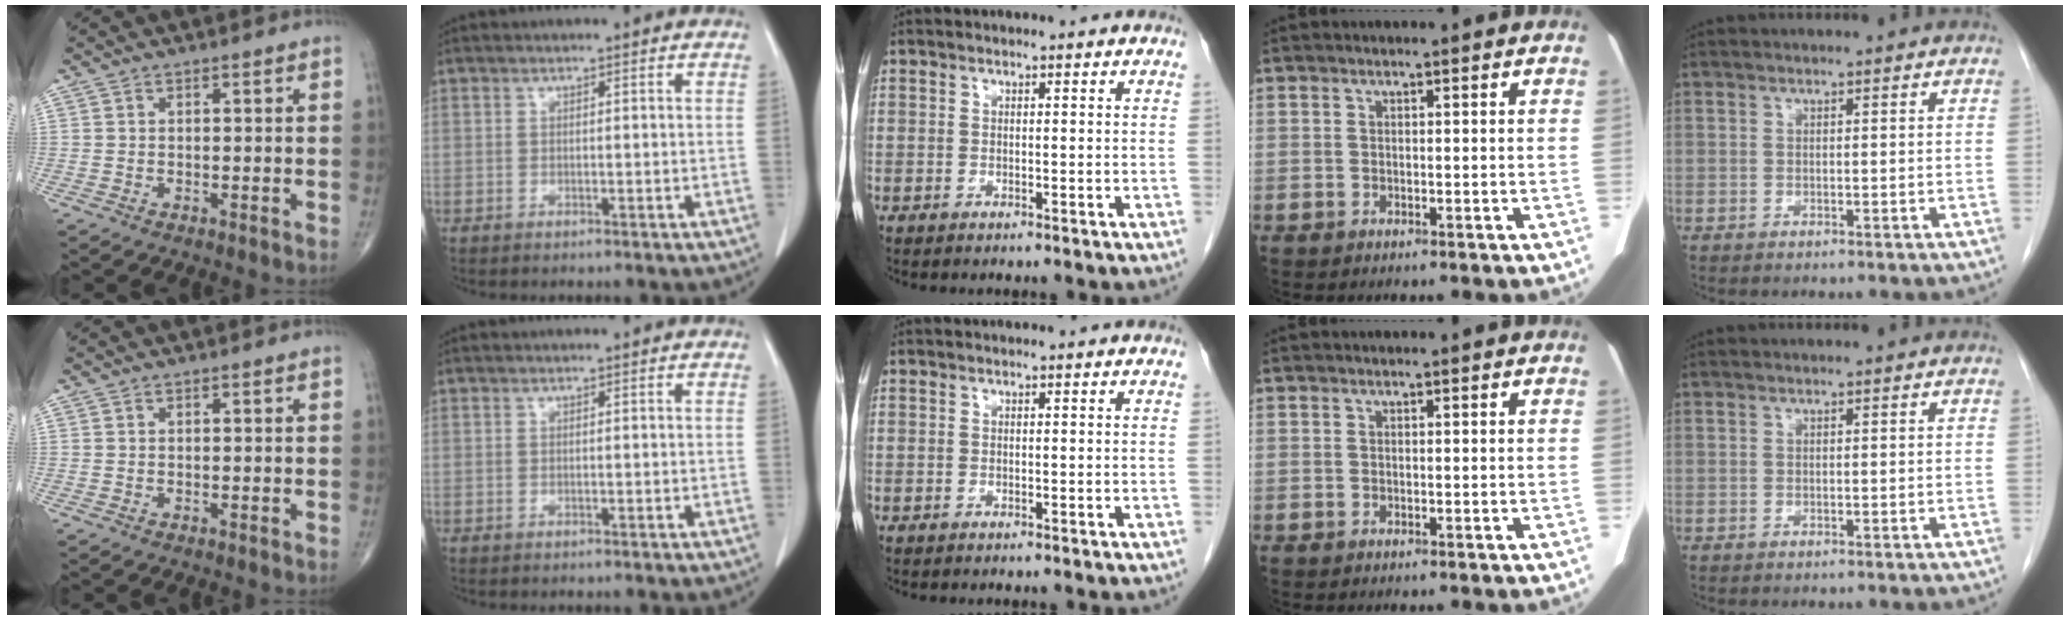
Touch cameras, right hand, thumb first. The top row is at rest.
{}